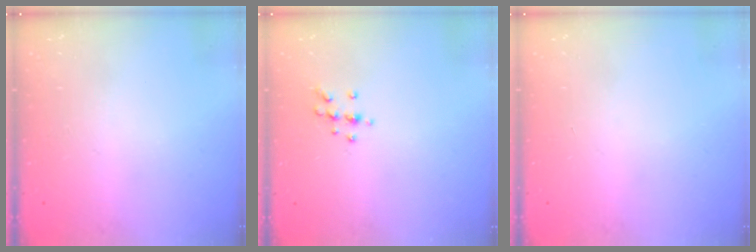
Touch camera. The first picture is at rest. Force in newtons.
{"total": 7.1, "press": 7.0, "slide": 1.3}
{"total": 0.0}